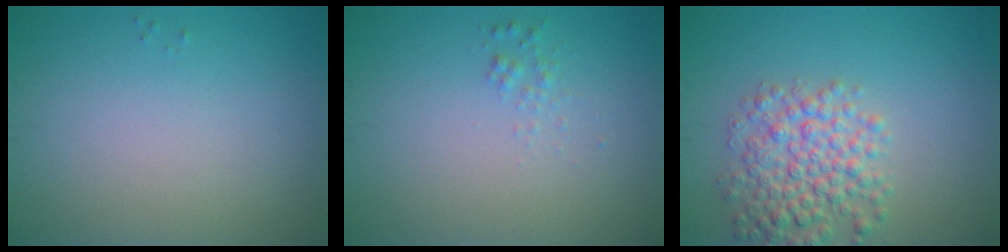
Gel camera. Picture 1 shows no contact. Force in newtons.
{"total": 0.8, "press": 0.8, "slide": 0.0}
{"total": 5.2, "press": 5.2, "slide": 0.1}